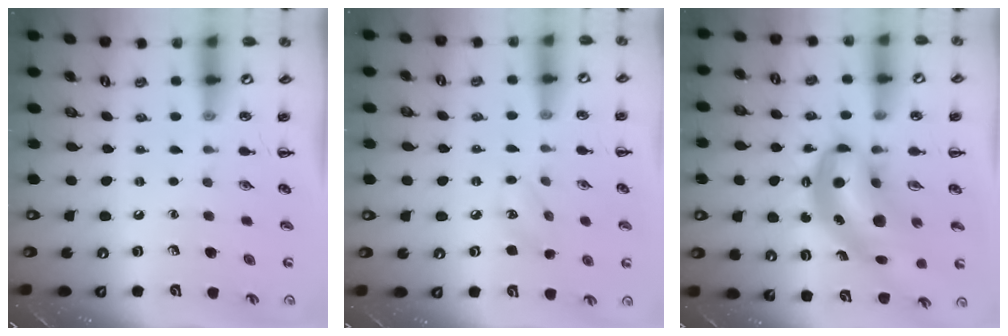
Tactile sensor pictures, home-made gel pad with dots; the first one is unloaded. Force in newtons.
{"total": 6.3, "press": 6.2, "slide": 1.4}
{"total": 10.8, "press": 10.4, "slide": 2.8}